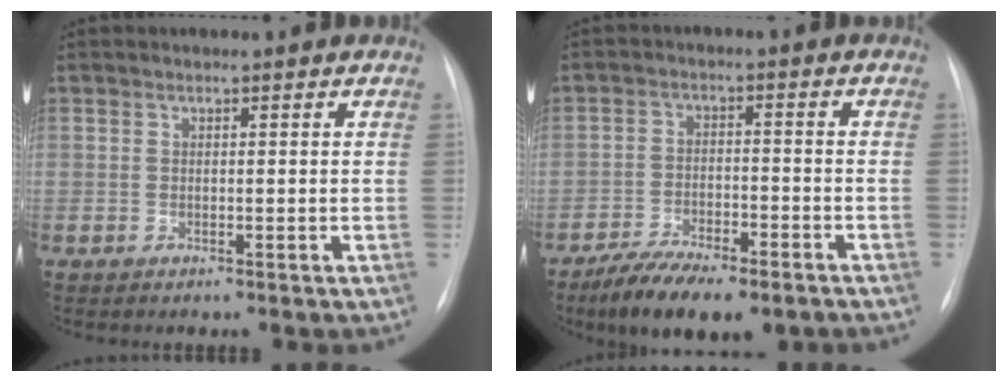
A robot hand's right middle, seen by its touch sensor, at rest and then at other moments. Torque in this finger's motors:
{"motor_torque": [0.67, -0.65, 0.16, 0.06]}